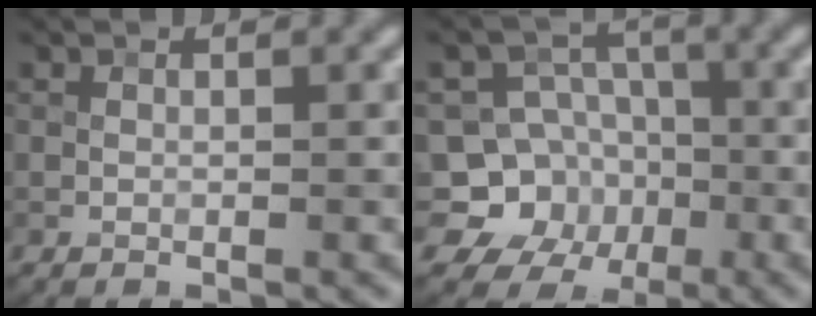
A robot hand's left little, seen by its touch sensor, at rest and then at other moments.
{"total": 9.1, "force": [-2.9, 8.4, 2.3], "torque": [-0.044, 0.024, -0.077]}